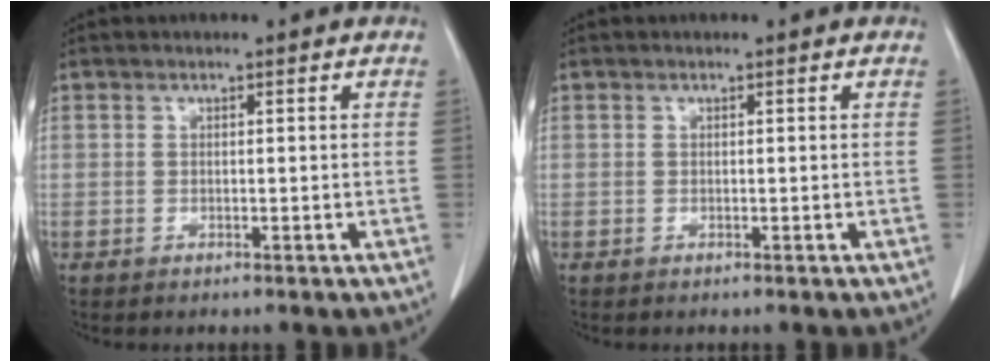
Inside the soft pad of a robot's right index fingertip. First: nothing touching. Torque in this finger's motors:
{"motor_torque": [0.00, 0.00, 0.00, 0.00]}